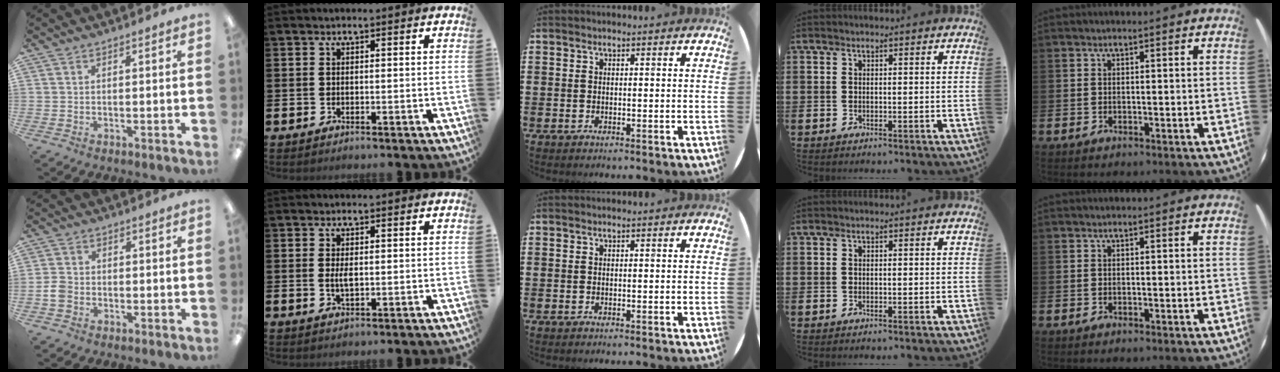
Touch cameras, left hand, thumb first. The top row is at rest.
{"thumb": {"total": 3.4, "force": [-1.0, 2.8, 1.6], "torque": [-0.032, 0.006, -0.020]}, "index": {"total": 1.9, "force": [0.2, 0.7, 1.7], "torque": [-0.024, -0.003, 0.001]}}